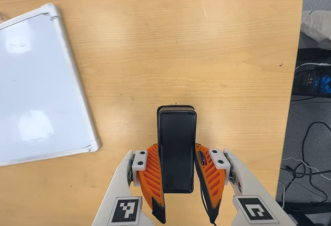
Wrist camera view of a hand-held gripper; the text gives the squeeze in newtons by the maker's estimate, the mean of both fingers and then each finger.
{"total": 5.1, "left": 3.5, "right": 6.7}